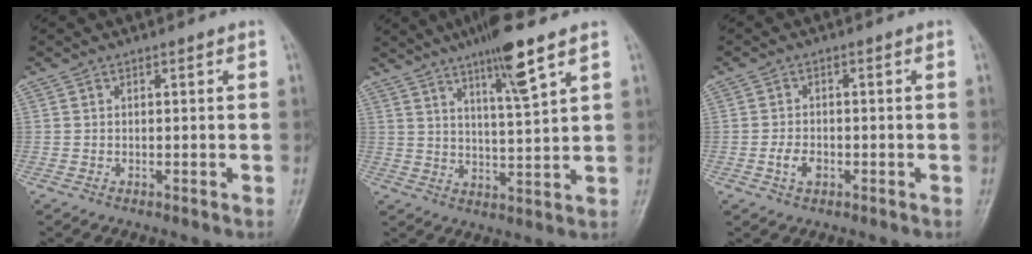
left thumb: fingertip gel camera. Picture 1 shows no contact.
{"total": 10.1, "force": [6.4, 0.8, 7.8], "torque": [-0.128, -0.034, 0.107]}
{"total": 3.2, "force": [-1.2, 2.0, 2.1], "torque": [-0.037, 0.006, -0.022]}